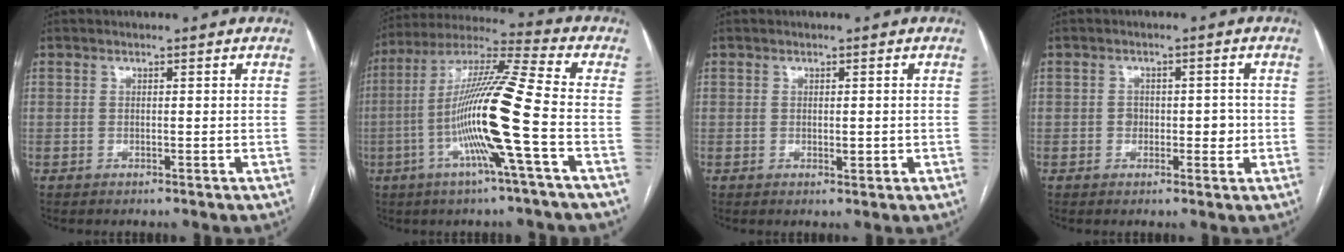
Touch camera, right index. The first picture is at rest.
{"total": 16.4, "force": [-4.2, -1.5, 15.8], "torque": [-0.303, -0.002, -0.092]}
{"total": 1.3, "force": [-0.1, 0.4, 1.2], "torque": [-0.019, -0.004, 0.002]}
{"total": 3.1, "force": [-0.4, 2.0, 2.4], "torque": [-0.026, 0.007, -0.003]}